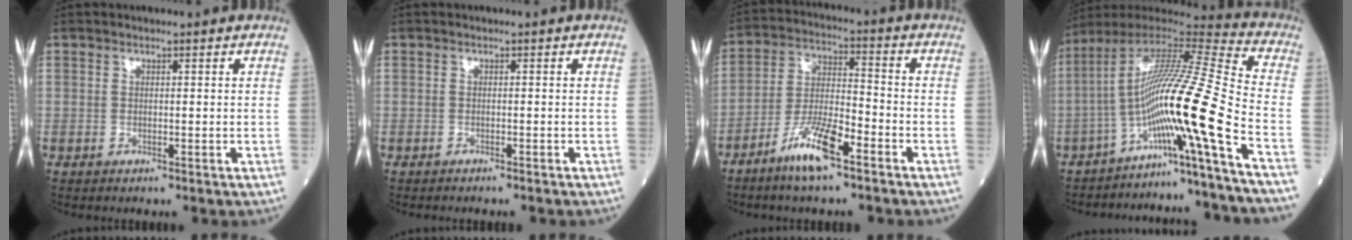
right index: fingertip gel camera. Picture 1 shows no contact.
{"total": 2.1, "force": [-1.9, 0.1, 0.9], "torque": [-0.014, -0.001, -0.023]}
{"total": 9.6, "force": [-6.1, 1.5, 7.2], "torque": [-0.150, -0.008, -0.120]}
{"total": 19.4, "force": [-8.5, -2.8, 17.2], "torque": [-0.320, 0.000, -0.157]}